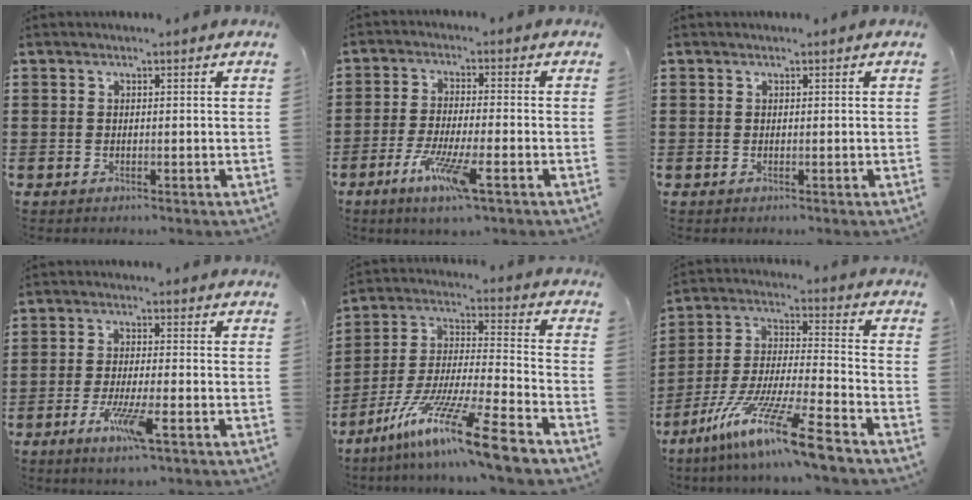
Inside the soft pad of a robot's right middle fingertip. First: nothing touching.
{"total": 7.4, "force": [-4.0, 0.9, 6.1], "torque": [-0.120, -0.012, -0.071]}
{"total": 0.0}
{"total": 6.1, "force": [-3.2, 0.7, 5.2], "torque": [-0.100, -0.012, -0.055]}
{"total": 14.2, "force": [-10.9, -0.4, 9.2], "torque": [-0.170, 0.009, -0.202]}
{"total": 13.6, "force": [-10.3, -0.3, 8.9], "torque": [-0.173, 0.005, -0.194]}